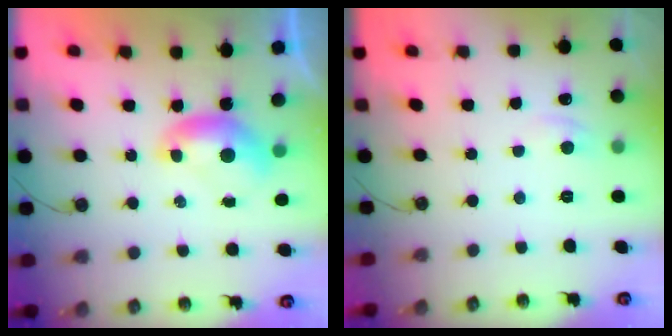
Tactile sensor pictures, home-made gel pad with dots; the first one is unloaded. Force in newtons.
{"total": 1.1, "press": 0.9, "slide": 0.6}